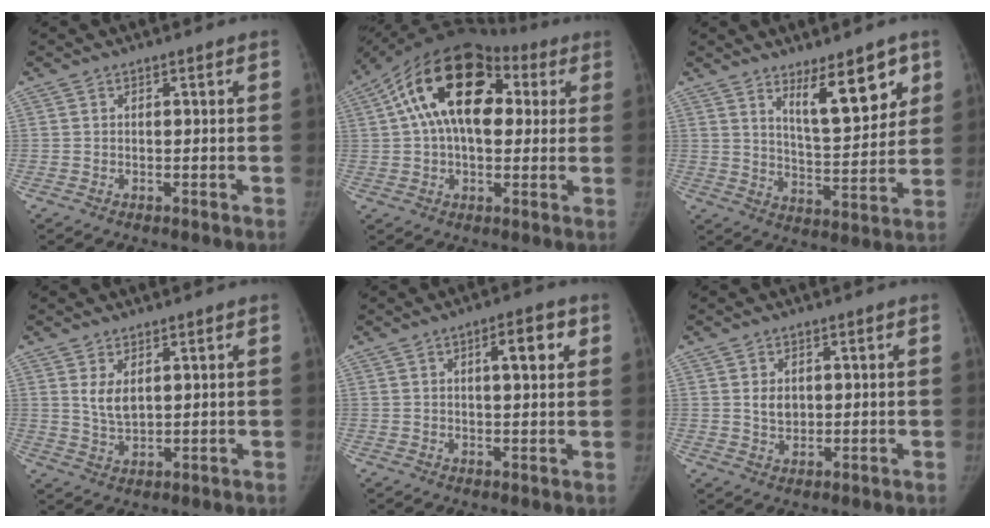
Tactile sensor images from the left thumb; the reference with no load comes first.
{"total": 20.9, "force": [5.1, 12.7, 15.8], "torque": [-0.263, 0.039, 0.072]}
{"total": 12.4, "force": [7.0, 4.3, 9.3], "torque": [-0.107, -0.055, 0.115]}
{"total": 4.2, "force": [1.7, 2.3, 3.2], "torque": [-0.051, -0.015, 0.041]}
{"total": 6.1, "force": [2.1, 2.2, 5.3], "torque": [-0.063, -0.001, 0.027]}
{"total": 3.4, "force": [0.7, 2.6, 2.1], "torque": [-0.021, -0.006, 0.018]}